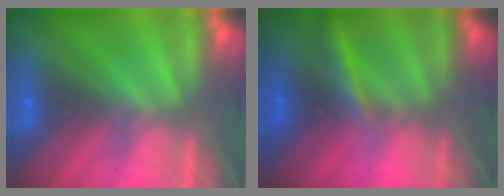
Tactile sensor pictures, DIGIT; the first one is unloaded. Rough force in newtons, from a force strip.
{"total": 2.9}